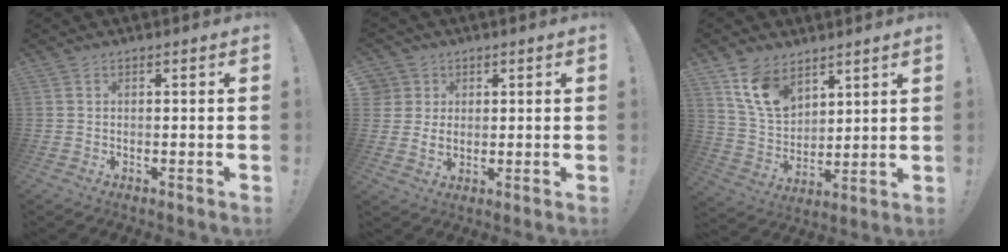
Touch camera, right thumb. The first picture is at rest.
{"total": 4.8, "force": [1.7, 4.4, 1.1], "torque": [-0.019, -0.008, 0.033]}
{"total": 12.3, "force": [8.0, 7.6, 5.6], "torque": [-0.107, -0.040, 0.159]}